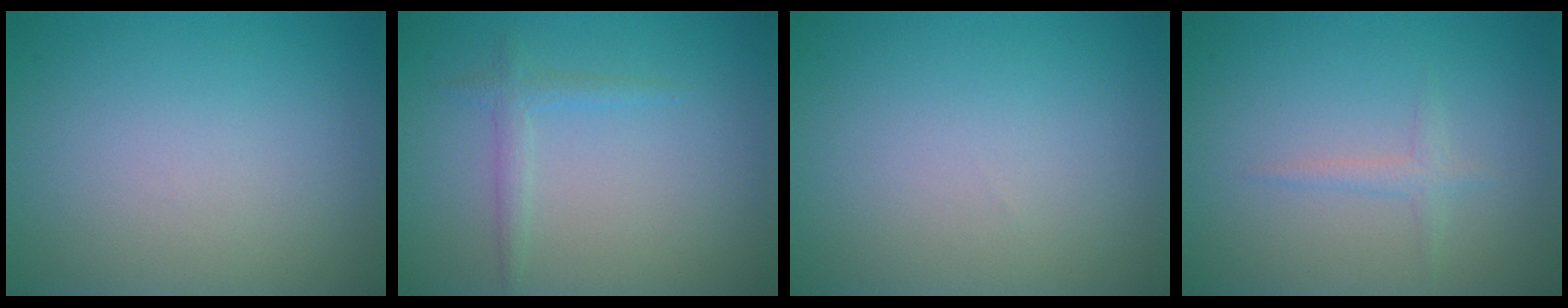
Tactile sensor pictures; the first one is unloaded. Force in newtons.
{"total": 1.3, "press": 1.3, "slide": 0.0}
{"total": 0.0}
{"total": 1.1, "press": 1.1, "slide": 0.1}